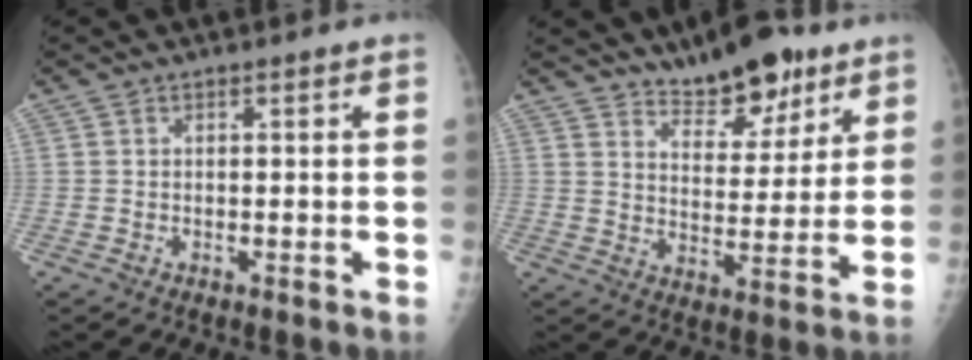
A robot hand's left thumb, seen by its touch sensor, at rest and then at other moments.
{"total": 11.7, "force": [8.7, 4.8, 6.2], "torque": [-0.061, -0.053, 0.142]}